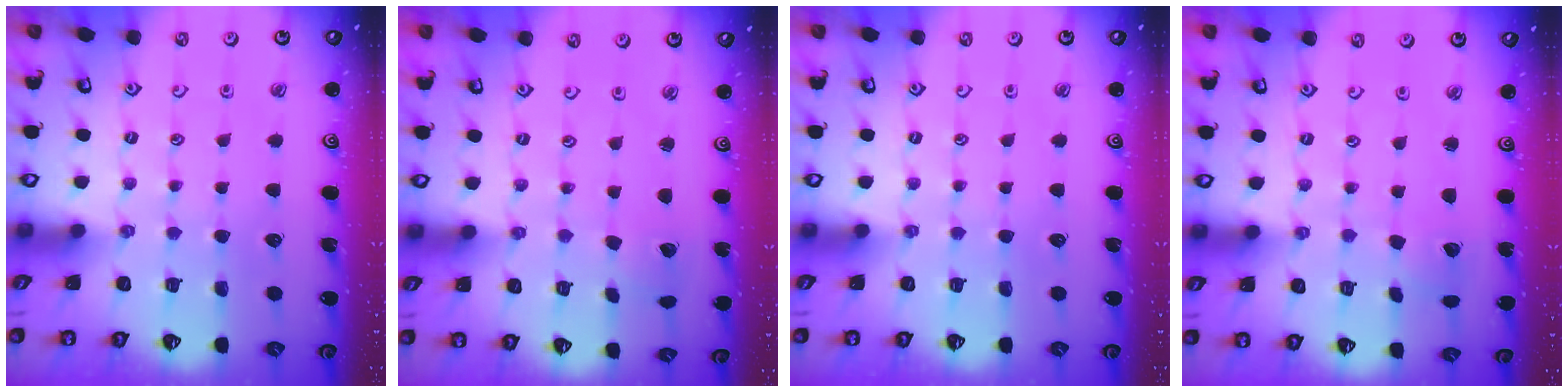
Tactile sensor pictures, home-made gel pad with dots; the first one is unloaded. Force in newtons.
{"total": 2.6, "press": 2.6, "slide": 0.1}
{"total": 0.0}
{"total": 2.6, "press": 2.5, "slide": 0.3}